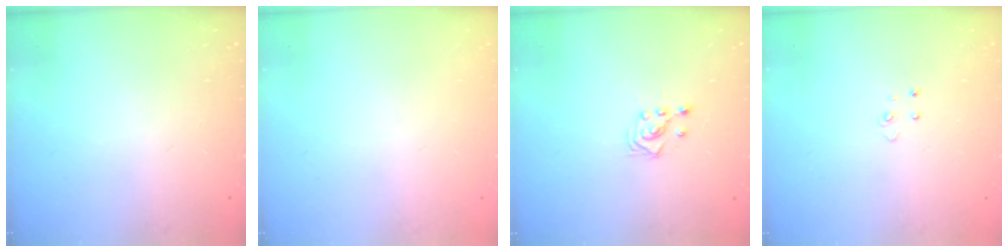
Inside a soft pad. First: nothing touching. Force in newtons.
{"total": 0.0}
{"total": 2.9, "press": 2.7, "slide": 1.0}
{"total": 3.8, "press": 3.8, "slide": 0.3}